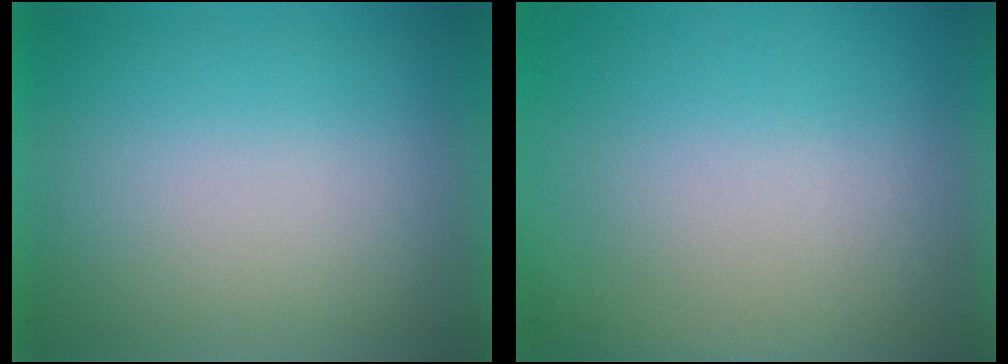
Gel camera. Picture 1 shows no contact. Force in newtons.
{"total": 6.9}